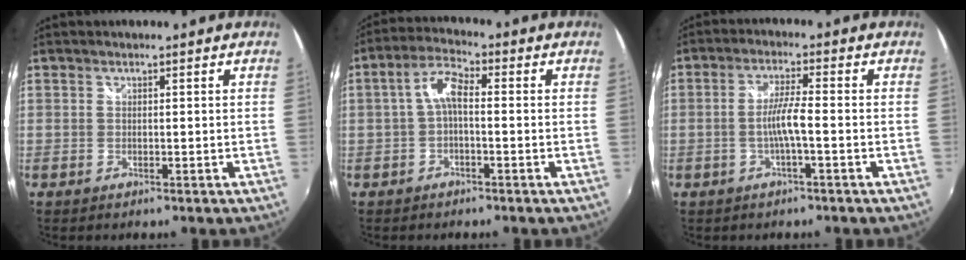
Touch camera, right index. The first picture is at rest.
{"total": 5.0, "force": [-0.7, 1.9, 4.6], "torque": [-0.098, 0.017, -0.015]}
{"total": 4.6, "force": [-1.4, -0.3, 4.3], "torque": [-0.085, 0.001, -0.026]}